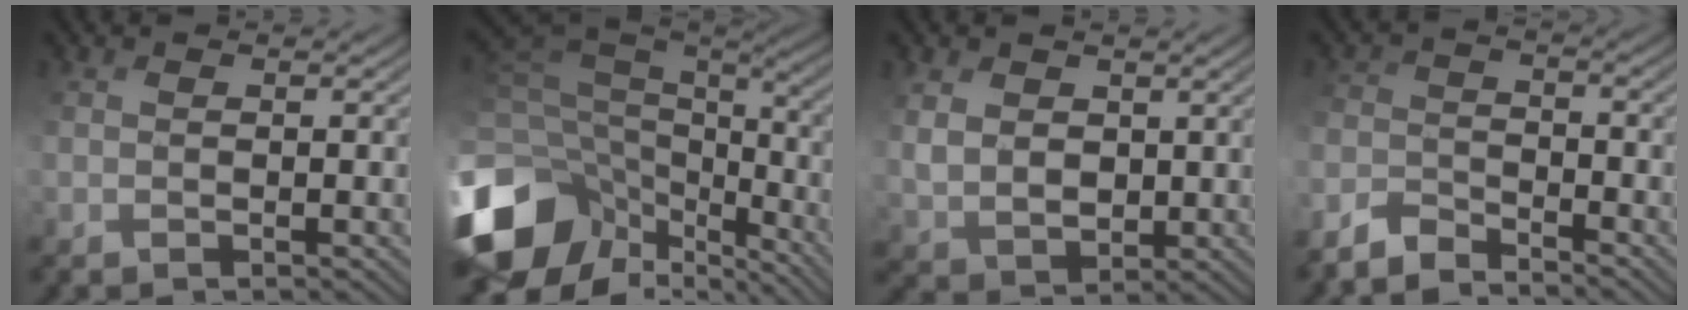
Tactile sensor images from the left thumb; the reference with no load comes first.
{"total": 15.6, "force": [-7.8, 10.0, 9.1], "torque": [-0.257, -0.041, -0.108]}
{"total": 4.2, "force": [2.5, 3.2, 1.3], "torque": [-0.052, 0.000, 0.050]}
{"total": 5.2, "force": [-5.0, 1.1, 1.1], "torque": [-0.029, -0.002, -0.107]}